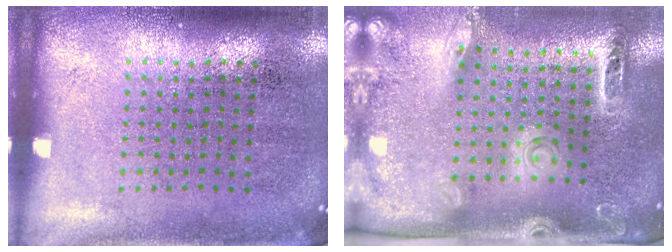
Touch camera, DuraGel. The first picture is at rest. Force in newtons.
{"total": 2.7, "press": 2.0, "slide": 1.8}